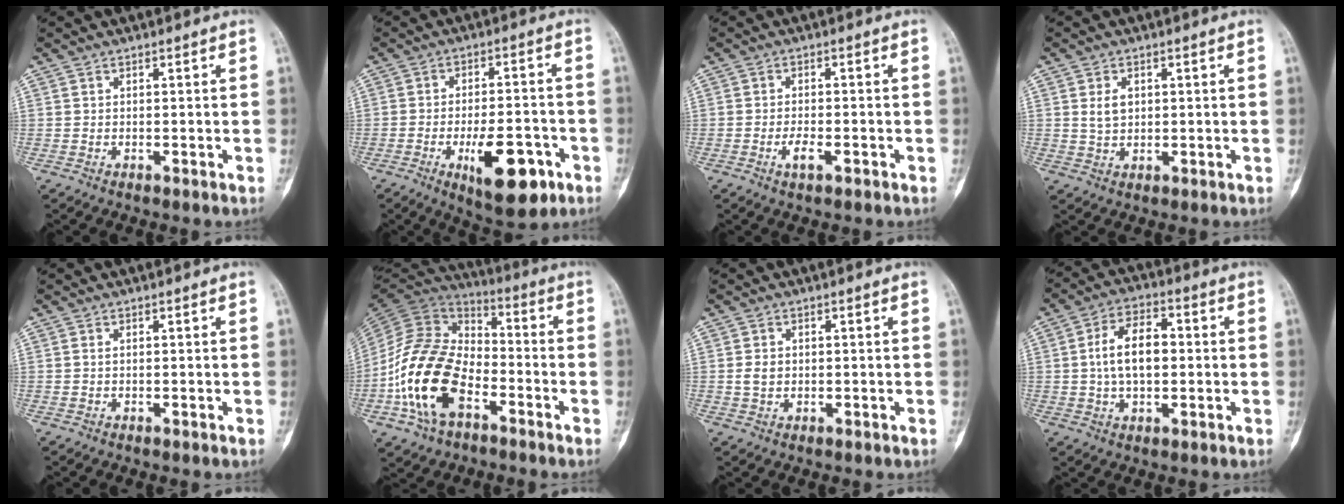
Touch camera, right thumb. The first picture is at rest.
{"total": 12.7, "force": [-5.3, 5.1, 10.4], "torque": [-0.142, 0.017, -0.073]}
{"total": 3.2, "force": [-1.5, 1.2, 2.6], "torque": [-0.049, 0.005, -0.028]}
{"total": 3.3, "force": [0.8, 2.4, 2.2], "torque": [-0.031, -0.003, 0.017]}
{"total": 0.0}
{"total": 19.7, "force": [-6.9, 12.0, 13.9], "torque": [-0.257, 0.048, -0.134]}
{"total": 2.3, "force": [0.1, 1.8, 1.4], "torque": [-0.022, 0.003, 0.003]}
{"total": 9.9, "force": [0.4, 5.6, 8.1], "torque": [-0.135, 0.018, 0.002]}